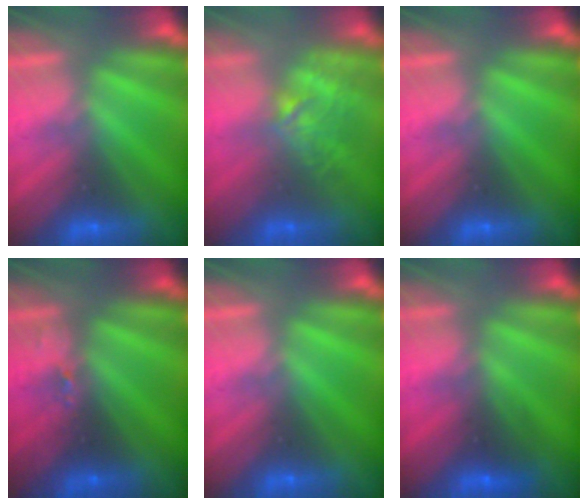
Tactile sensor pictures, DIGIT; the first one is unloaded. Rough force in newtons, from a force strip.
{"total": 2.7}
{"total": 0.0}
{"total": 2.4}
{"total": 0.0}
{"total": 2.7}